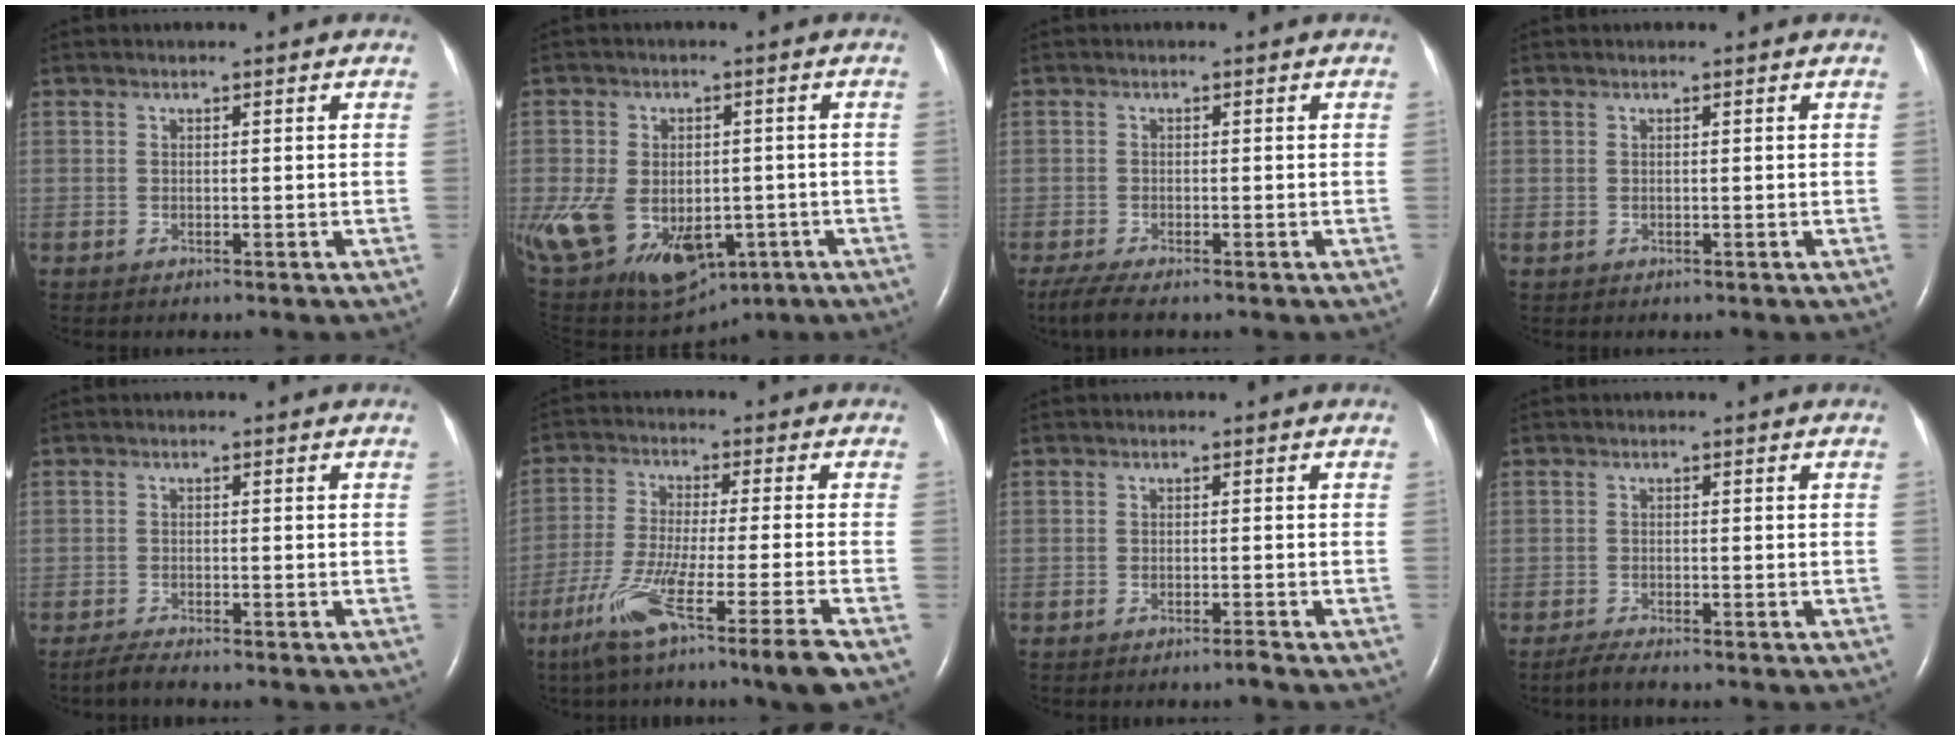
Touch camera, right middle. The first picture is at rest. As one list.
[{"total": 24.3, "force": [-9.1, 16.6, 15.2], "torque": [-0.359, -0.018, -0.118]}, {"total": 3.9, "force": [-2.9, 0.5, 2.6], "torque": [-0.056, -0.013, -0.053]}, {"total": 0.0}, {"total": 2.1, "force": [-1.9, -0.2, 1.0], "torque": [-0.034, -0.009, -0.040]}, {"total": 14.1, "force": [-8.9, -2.0, 10.7], "torque": [-0.203, -0.047, -0.152]}, {"total": 0.9, "force": [-0.8, -0.2, 0.4], "torque": [-0.008, 0.000, -0.015]}, {"total": 1.9, "force": [-1.6, -0.2, 0.9], "torque": [-0.033, -0.008, -0.035]}]